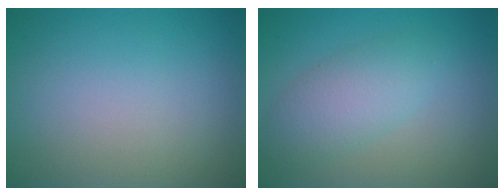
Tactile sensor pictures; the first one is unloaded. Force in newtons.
{"total": 3.9, "press": 3.8, "slide": 0.2}